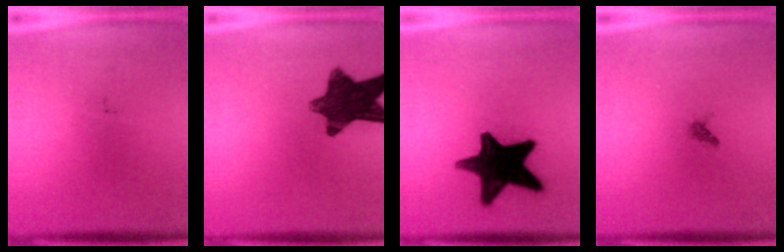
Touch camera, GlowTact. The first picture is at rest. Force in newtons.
{"total": 11.5}
{"total": 18.0}
{"total": 0.7}